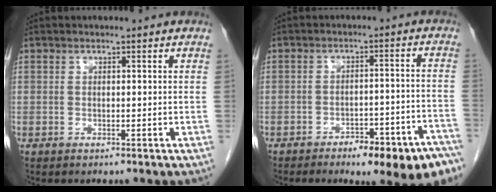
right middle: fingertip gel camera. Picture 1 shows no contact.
{"total": 12.7, "force": [-8.8, 3.8, 8.3], "torque": [-0.055, 0.033, -0.117]}